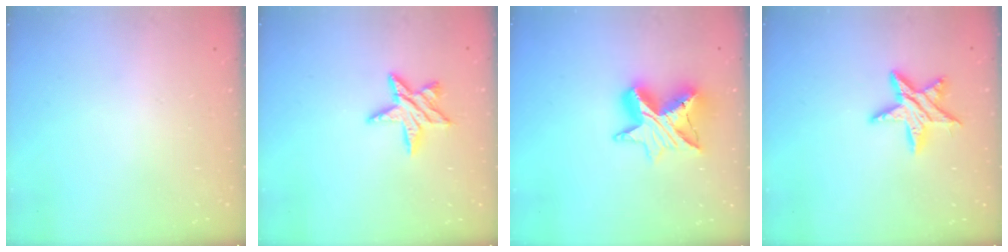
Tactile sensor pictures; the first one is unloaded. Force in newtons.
{"total": 9.3, "press": 9.3, "slide": 0.6}
{"total": 12.1, "press": 12.1, "slide": 1.0}
{"total": 11.7, "press": 11.7, "slide": 0.8}